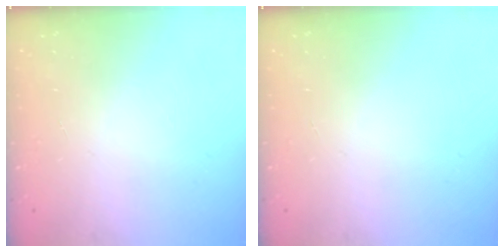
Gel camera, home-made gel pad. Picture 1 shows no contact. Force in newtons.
{"total": 0.0}